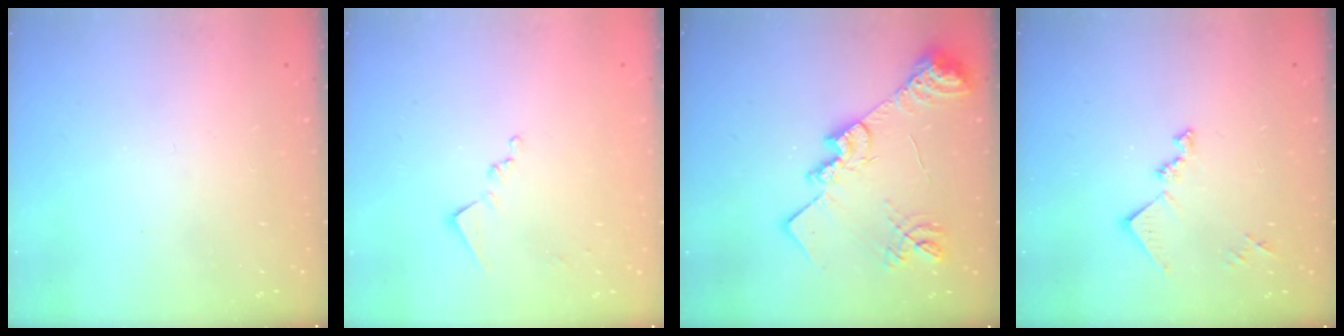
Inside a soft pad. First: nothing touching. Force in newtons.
{"total": 9.0, "press": 8.9, "slide": 0.6}
{"total": 20.8, "press": 20.8, "slide": 1.8}
{"total": 11.5, "press": 11.5, "slide": 0.5}